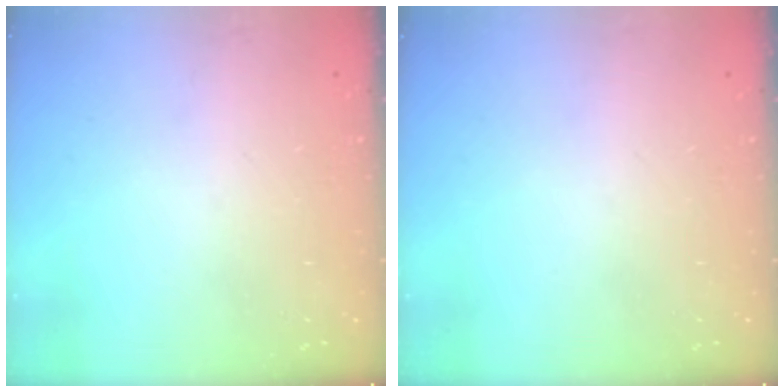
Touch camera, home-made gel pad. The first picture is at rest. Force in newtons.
{"total": 0.0}